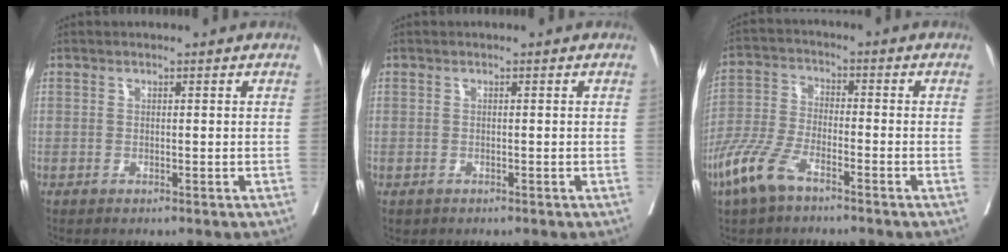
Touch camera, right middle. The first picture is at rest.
{"total": 0.6, "force": [-0.3, 0.5, 0.2], "torque": [-0.007, 0.002, 0.000]}
{"total": 7.8, "force": [-5.1, 2.5, 5.3], "torque": [-0.130, -0.010, -0.104]}